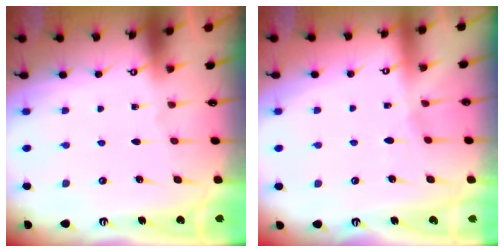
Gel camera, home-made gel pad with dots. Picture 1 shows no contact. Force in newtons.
{"total": 2.5, "press": 2.5, "slide": 0.4}